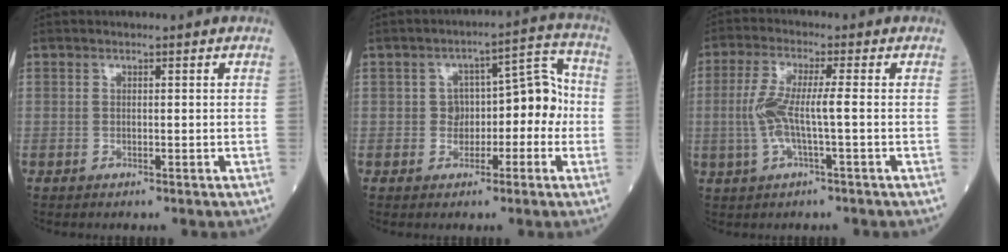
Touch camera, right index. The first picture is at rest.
{"total": 8.1, "force": [-1.1, 4.8, 6.5], "torque": [-0.080, 0.048, -0.015]}
{"total": 6.6, "force": [-0.7, 0.5, 6.6], "torque": [-0.145, 0.009, -0.017]}